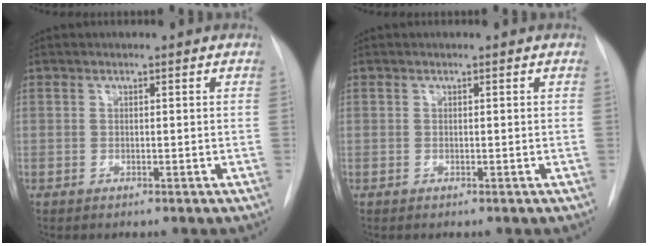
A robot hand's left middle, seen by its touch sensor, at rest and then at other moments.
{"total": 0.0}